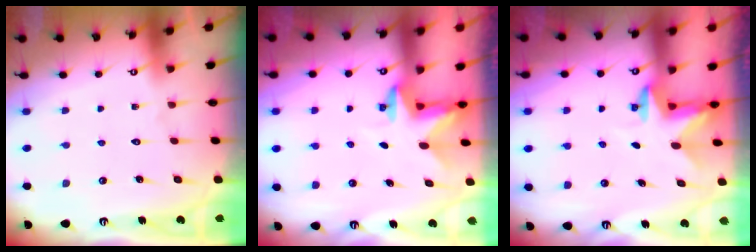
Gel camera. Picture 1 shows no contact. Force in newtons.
{"total": 2.4, "press": 2.3, "slide": 0.4}
{"total": 2.4, "press": 2.3, "slide": 0.4}